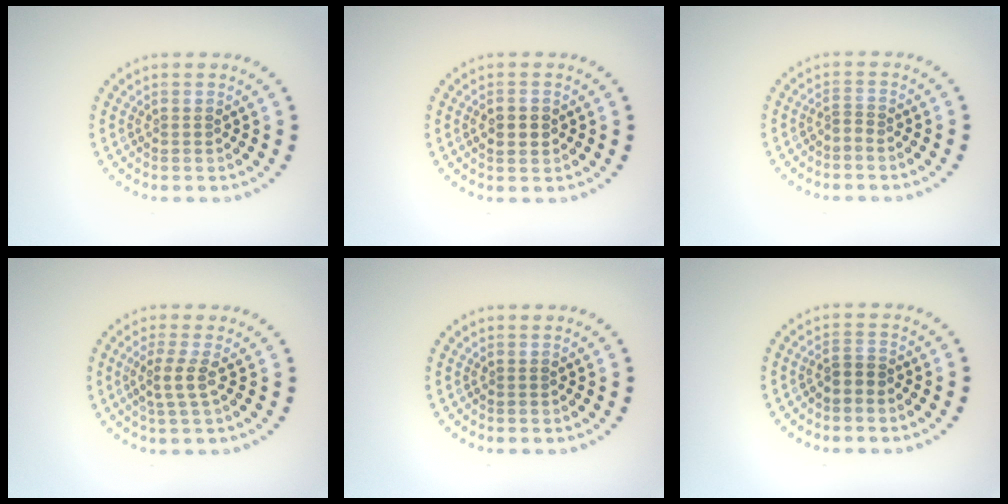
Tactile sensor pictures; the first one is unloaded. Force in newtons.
{"total": 2.4, "press": 2.4, "slide": 0.2}
{"total": 0.7, "press": 0.2, "slide": 0.6}
{"total": 2.3, "press": 1.8, "slide": 1.4}
{"total": 0.0}
{"total": 1.2, "press": 1.0, "slide": 0.8}